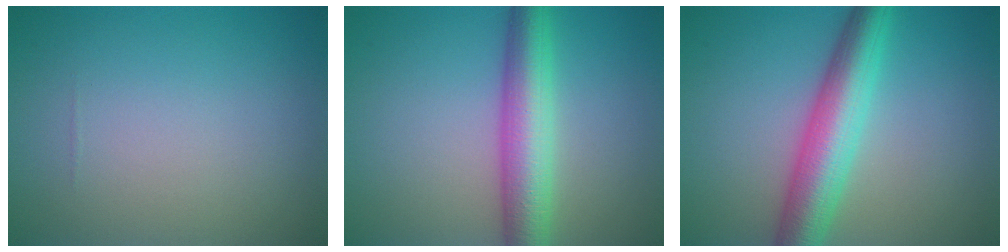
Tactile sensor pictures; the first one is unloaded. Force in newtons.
{"total": 6.0, "press": 6.0, "slide": 0.1}
{"total": 6.6, "press": 6.6, "slide": 0.1}